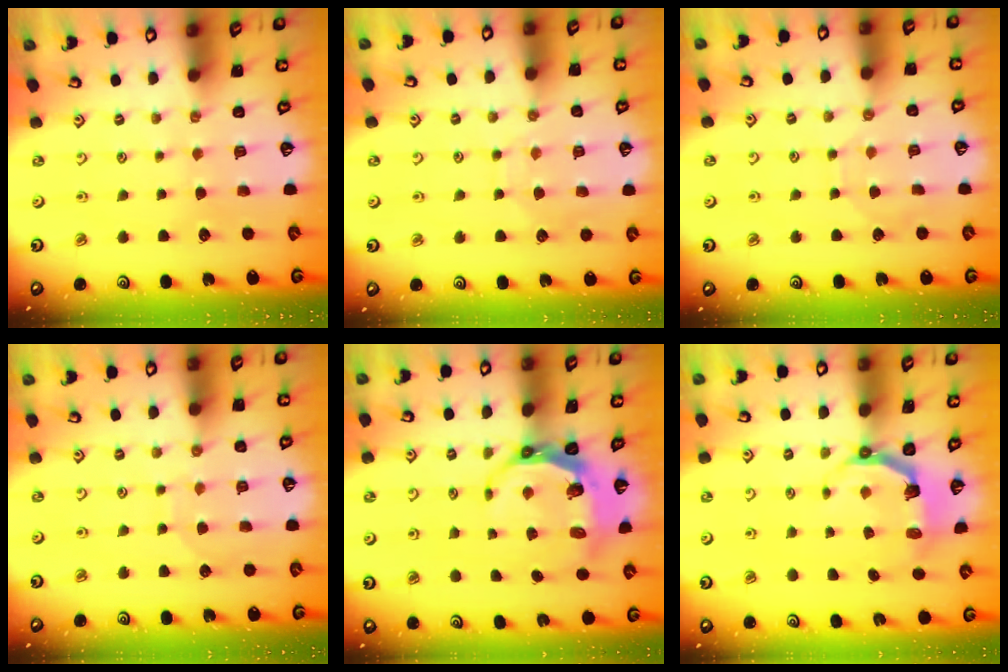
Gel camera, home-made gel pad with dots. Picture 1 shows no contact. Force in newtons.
{"total": 7.7, "press": 7.6, "slide": 0.6}
{"total": 2.8, "press": 2.8, "slide": 0.4}
{"total": 5.7, "press": 5.7, "slide": 0.6}
{"total": 7.9, "press": 6.9, "slide": 3.8}
{"total": 4.9, "press": 3.4, "slide": 3.6}